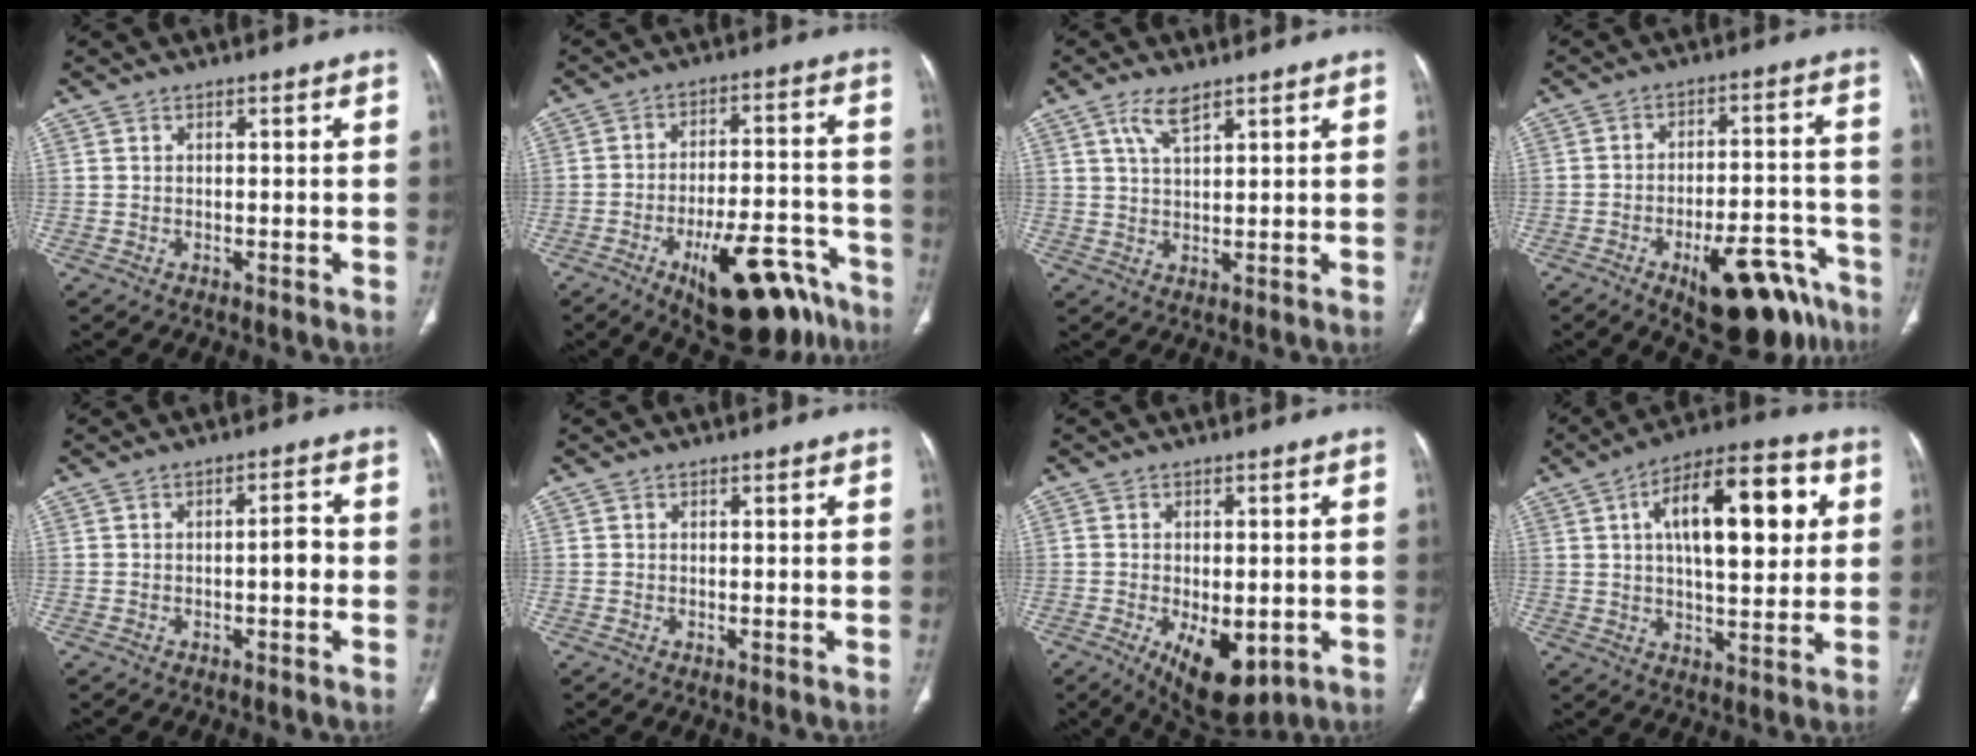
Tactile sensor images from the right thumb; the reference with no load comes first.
{"total": 18.7, "force": [-11.3, 7.5, 12.9], "torque": [-0.135, 0.078, -0.161]}
{"total": 4.5, "force": [2.8, 1.5, 3.1], "torque": [-0.063, -0.007, 0.061]}
{"total": 17.2, "force": [-10.3, 7.1, 11.8], "torque": [-0.100, 0.076, -0.138]}
{"total": 3.3, "force": [-0.7, 1.3, 2.9], "torque": [-0.034, 0.014, -0.013]}
{"total": 0.0}
{"total": 11.0, "force": [-3.7, 5.7, 8.6], "torque": [-0.115, -0.011, -0.041]}
{"total": 19.1, "force": [4.9, 8.1, 16.5], "torque": [-0.224, 0.012, 0.070]}